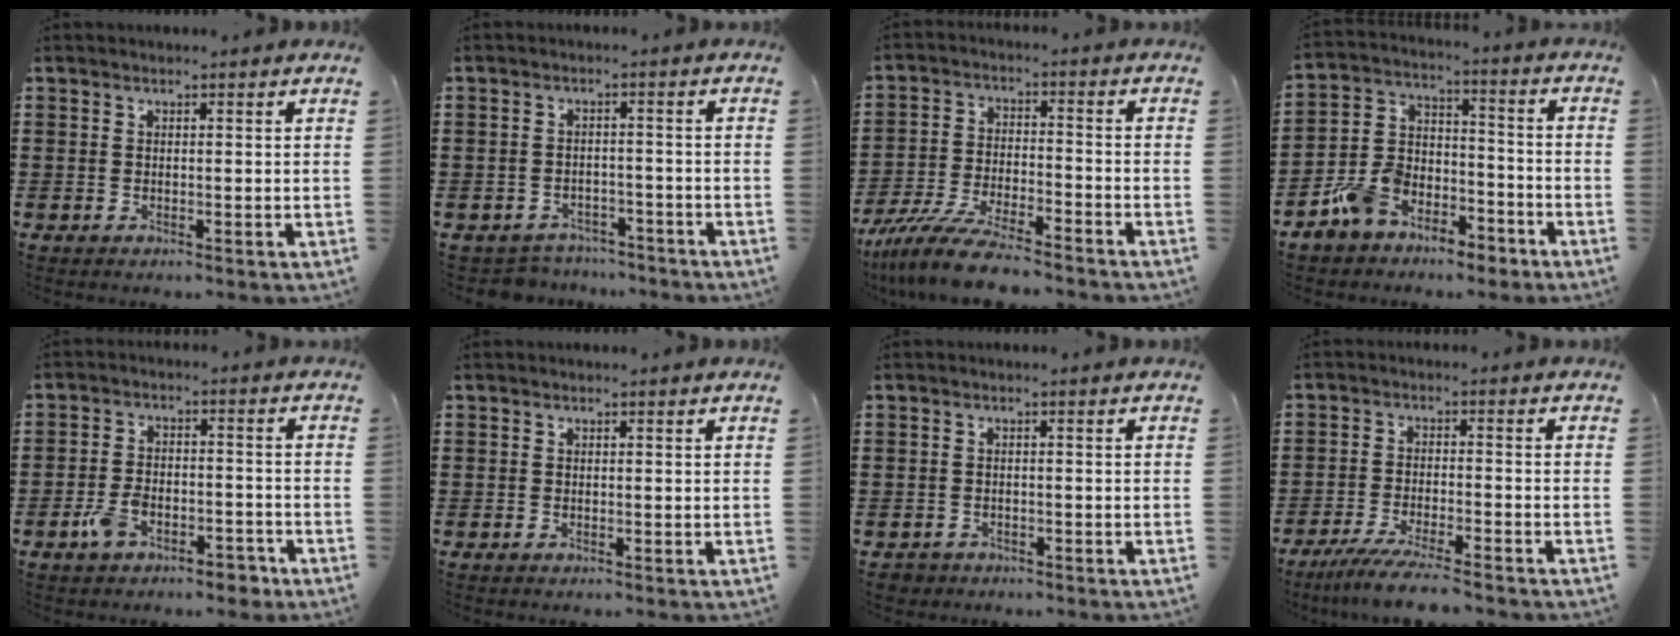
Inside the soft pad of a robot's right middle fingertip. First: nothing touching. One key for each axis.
{"total": 3.1, "fx": -3.0, "fy": 0.7, "fz": -0.3, "tx": -0.004, "ty": 0.001, "tz": -0.067}
{"total": 8.6, "fx": -7.8, "fy": 0.7, "fz": 3.8, "tx": -0.081, "ty": 0.005, "tz": -0.153}
{"total": 8.0, "fx": -6.4, "fy": 4.2, "fz": 2.3, "tx": -0.061, "ty": 0.024, "tz": -0.128}
{"total": 5.9, "fx": -4.2, "fy": 2.4, "fz": 3.4, "tx": -0.072, "ty": 0.011, "tz": -0.080}
{"total": 0.0}
{"total": 1.2, "fx": -1.0, "fy": 0.5, "fz": -0.1, "tx": -0.003, "ty": 0.002, "tz": -0.024}
{"total": 5.7, "fx": -5.0, "fy": 0.0, "fz": 2.7, "tx": -0.062, "ty": -0.019, "tz": -0.097}